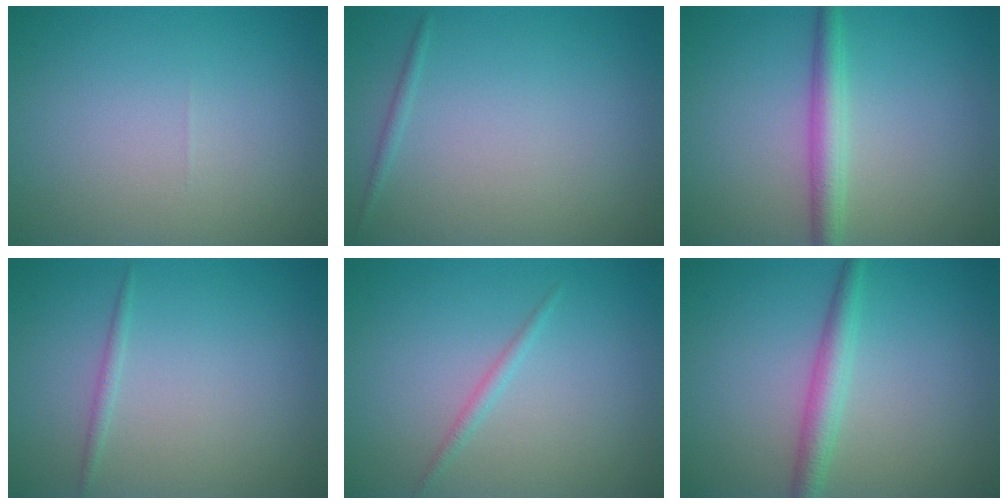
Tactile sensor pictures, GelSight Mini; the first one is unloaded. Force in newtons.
{"total": 0.6, "press": 0.6, "slide": 0.1}
{"total": 3.0, "press": 3.0, "slide": 0.1}
{"total": 0.8, "press": 0.8, "slide": 0.0}
{"total": 1.0, "press": 1.0, "slide": 0.0}
{"total": 2.7, "press": 2.7, "slide": 0.0}